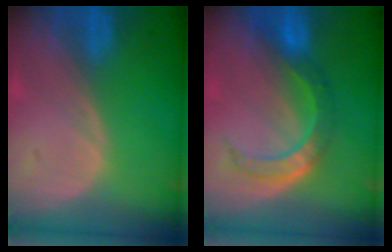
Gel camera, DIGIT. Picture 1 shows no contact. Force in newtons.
{"total": 6.1, "press": 6.0, "slide": 1.1}